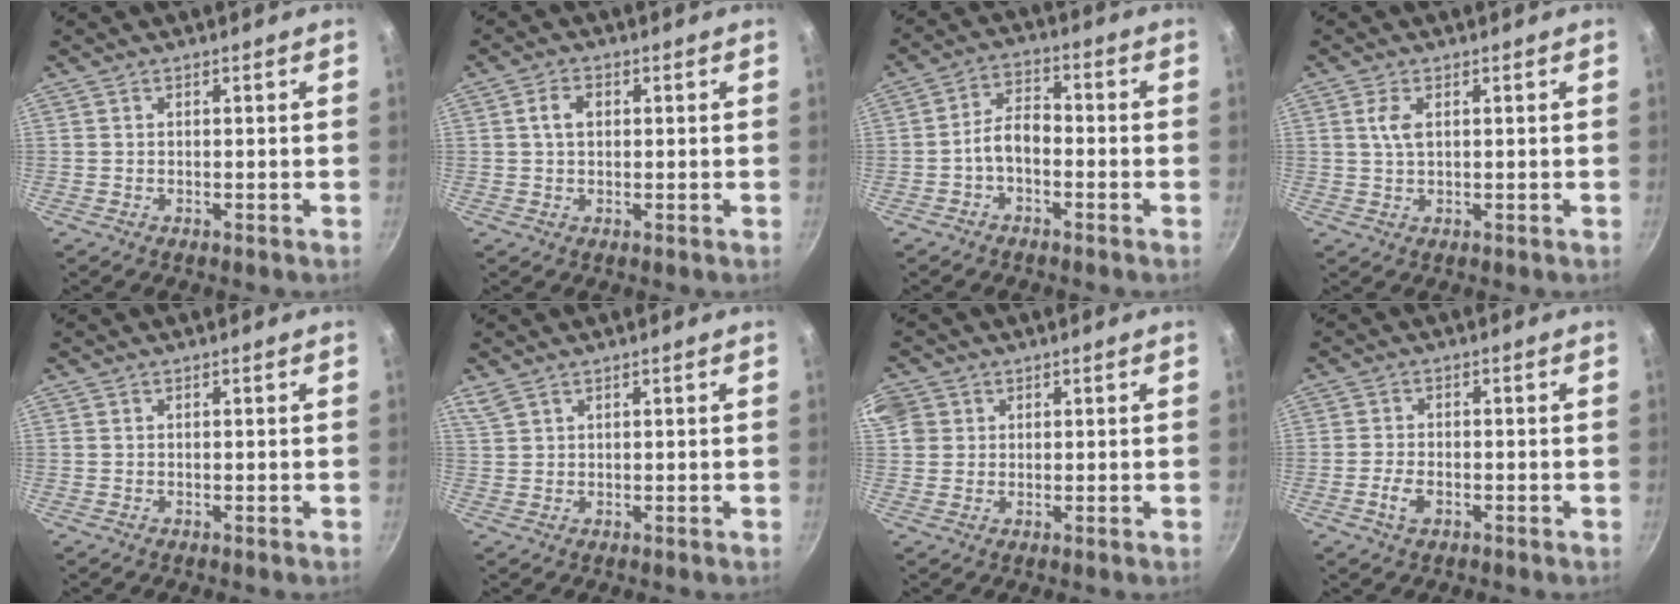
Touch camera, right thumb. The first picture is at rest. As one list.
[{"total": 3.3, "force": [0.6, 2.3, 2.3], "torque": [-0.031, 0.006, 0.007]}, {"total": 5.6, "force": [-2.0, 3.2, 4.1], "torque": [-0.063, 0.034, -0.043]}, {"total": 3.1, "force": [0.9, 1.5, 2.5], "torque": [-0.052, -0.001, 0.019]}, {"total": 0.0}, {"total": 2.2, "force": [1.8, 0.7, 1.1], "torque": [-0.024, -0.001, 0.043]}, {"total": 6.2, "force": [1.9, 5.5, 1.9], "torque": [-0.026, 0.008, 0.034]}, {"total": 3.5, "force": [-1.5, 2.0, 2.4], "torque": [-0.051, 0.011, -0.032]}]